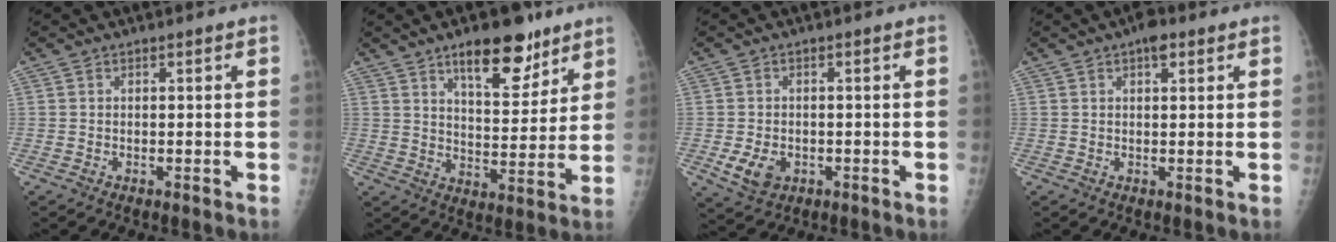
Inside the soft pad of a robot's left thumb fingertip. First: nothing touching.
{"total": 12.6, "force": [8.2, 5.2, 8.1], "torque": [-0.082, -0.050, 0.127]}
{"total": 5.1, "force": [-1.6, 3.8, 3.0], "torque": [-0.047, -0.001, -0.019]}
{"total": 3.0, "force": [1.6, 1.4, 2.1], "torque": [-0.019, -0.002, 0.021]}